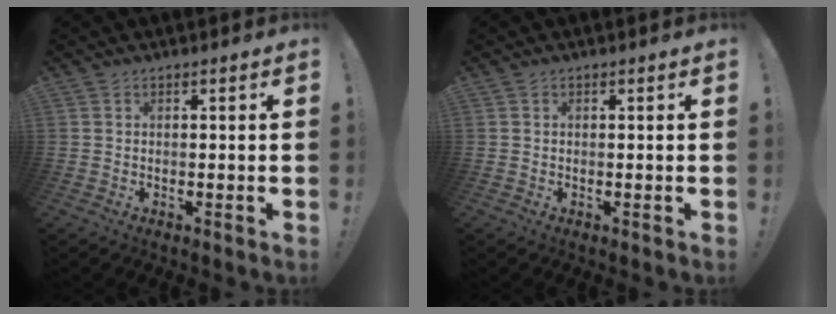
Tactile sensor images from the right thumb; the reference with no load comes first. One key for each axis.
{"total": 0.0}